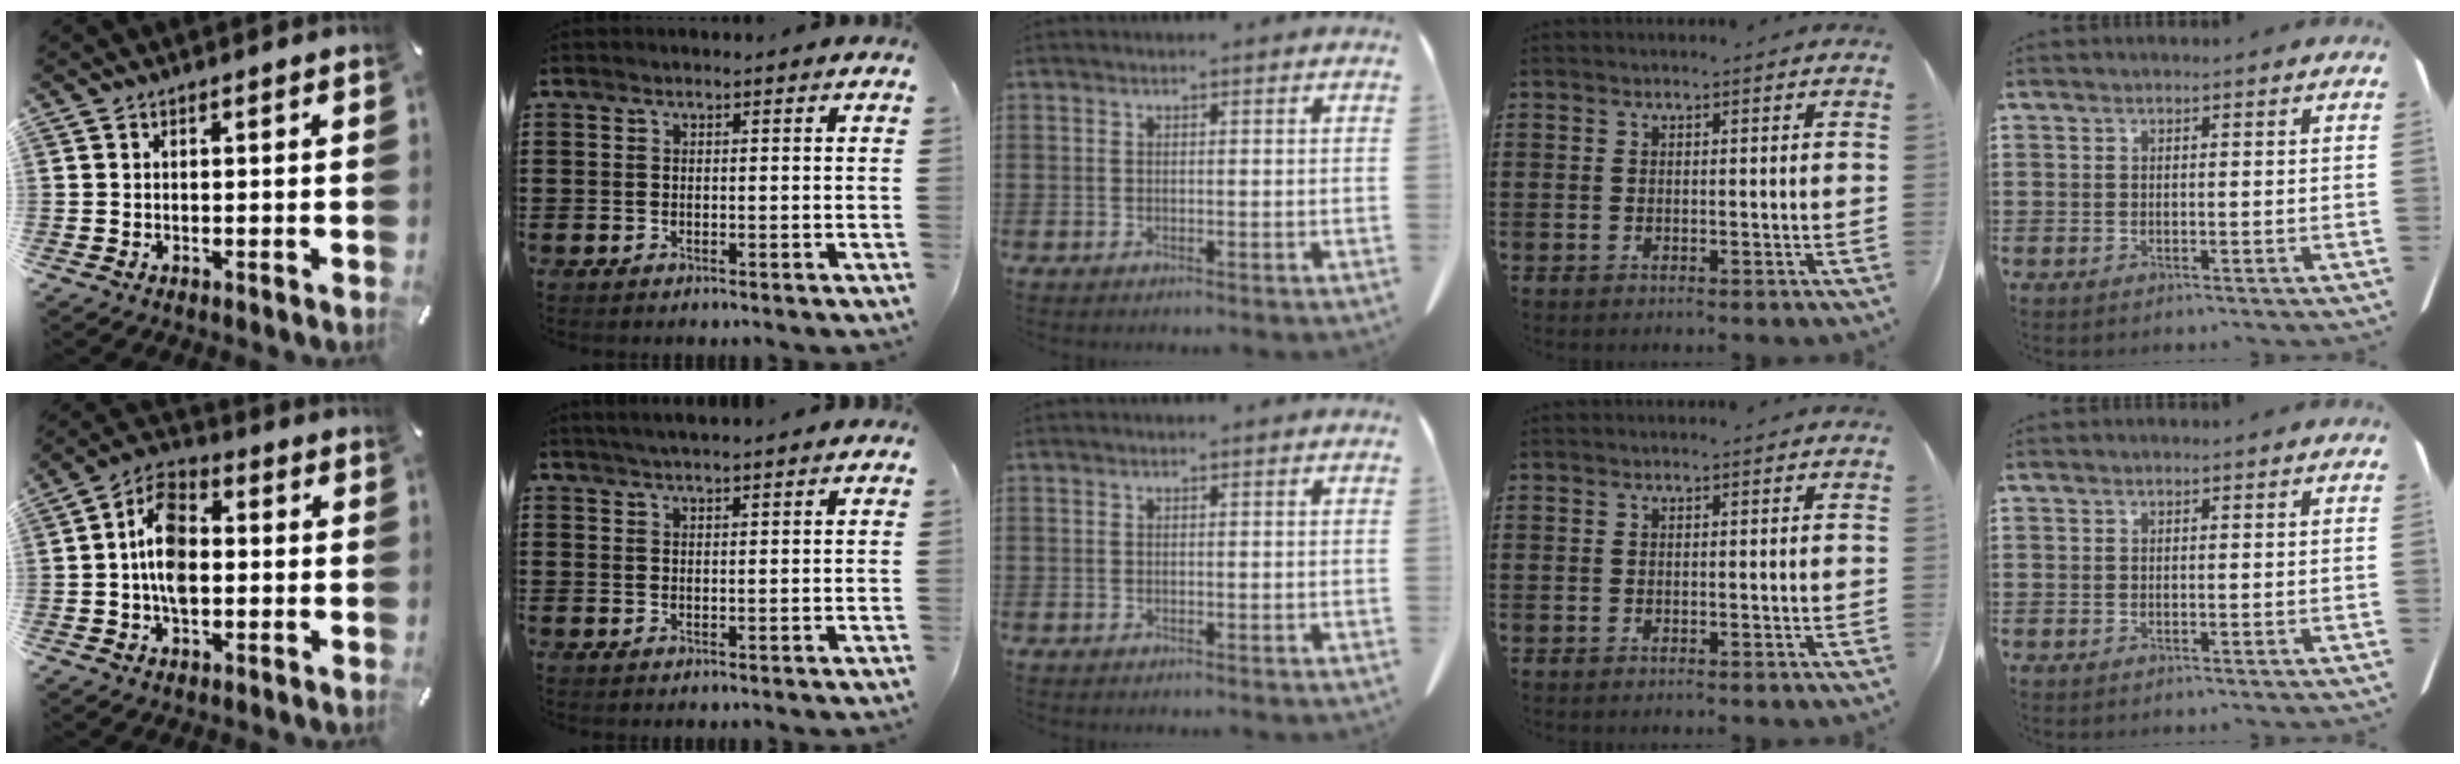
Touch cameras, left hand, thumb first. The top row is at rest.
{"thumb": {"total": 10.4, "force": [-0.9, 6.8, 7.9], "torque": [-0.141, 0.014, -0.017]}, "index": {"total": 2.3, "force": [2.2, -0.2, 0.7], "torque": [-0.017, -0.001, 0.042]}}